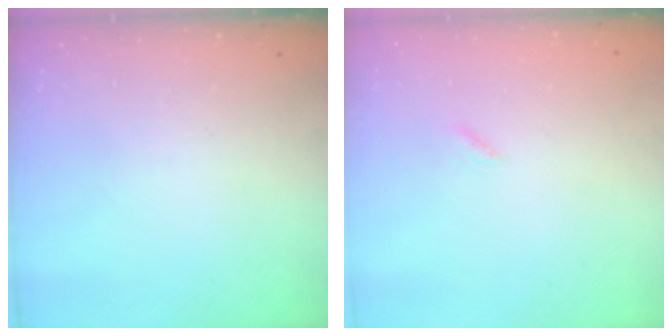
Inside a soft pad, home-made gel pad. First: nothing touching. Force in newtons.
{"total": 1.2, "press": 1.1, "slide": 0.3}